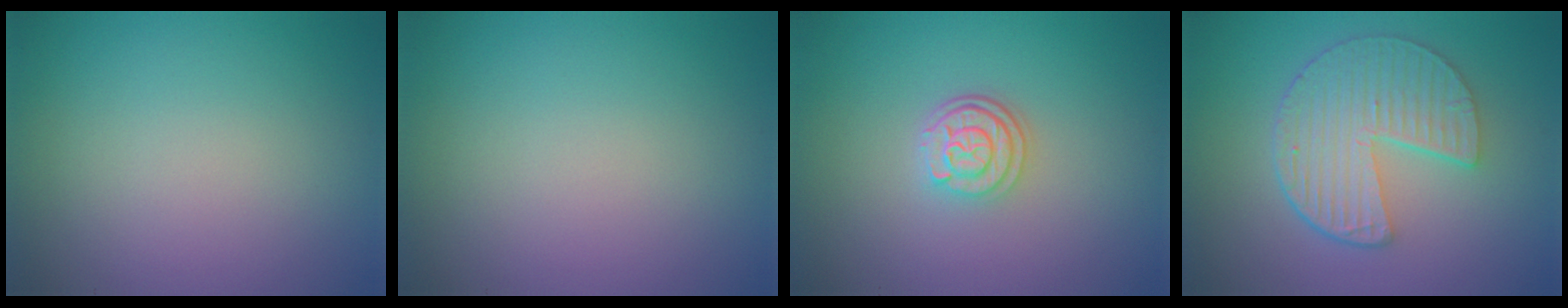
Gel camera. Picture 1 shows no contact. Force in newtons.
{"total": 0.0}
{"total": 2.9, "press": 2.4, "slide": 1.7}
{"total": 6.3, "press": 4.6, "slide": 4.4}